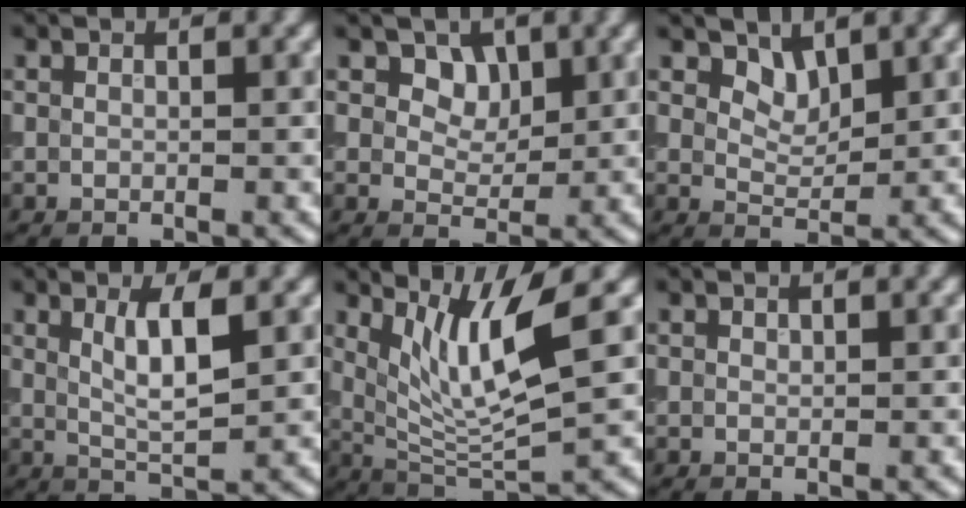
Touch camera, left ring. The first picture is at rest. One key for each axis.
{"total": 3.2, "fx": 1.6, "fy": 2.3, "fz": 1.6, "tx": -0.031, "ty": -0.014, "tz": 0.028}
{"total": 2.2, "fx": 1.6, "fy": 1.2, "fz": 1.0, "tx": -0.019, "ty": -0.011, "tz": 0.027}
{"total": 3.6, "fx": 1.2, "fy": 0.9, "fz": 3.3, "tx": -0.060, "ty": -0.004, "tz": 0.024}
{"total": 6.4, "fx": 2.7, "fy": 1.2, "fz": 5.7, "tx": -0.111, "ty": -0.010, "tz": 0.053}
{"total": 0.0}